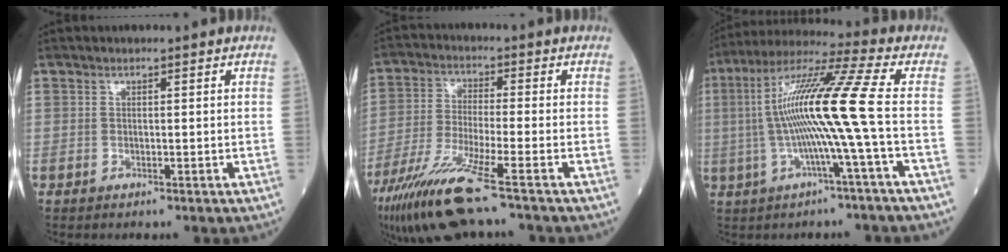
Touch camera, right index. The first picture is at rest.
{"total": 11.7, "force": [-8.0, 0.0, 8.6], "torque": [-0.178, -0.036, -0.150]}
{"total": 14.2, "force": [-0.8, -1.8, 14.1], "torque": [-0.268, 0.019, -0.024]}